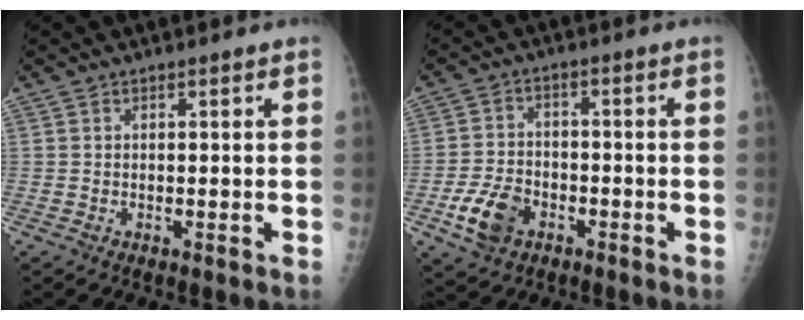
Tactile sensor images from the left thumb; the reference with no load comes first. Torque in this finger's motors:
{"motor_torque": [-0.39, 1.33, 0.16, -0.09, 0.14]}